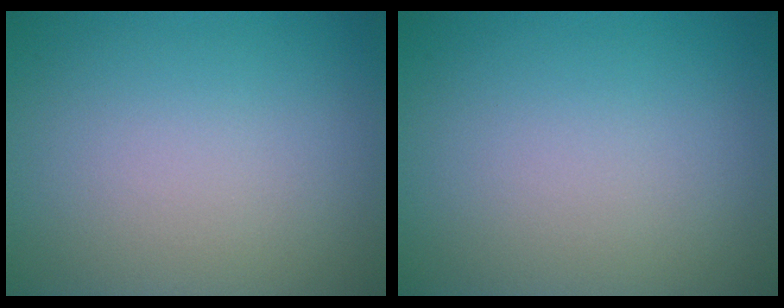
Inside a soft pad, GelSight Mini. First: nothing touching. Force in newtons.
{"total": 0.0}